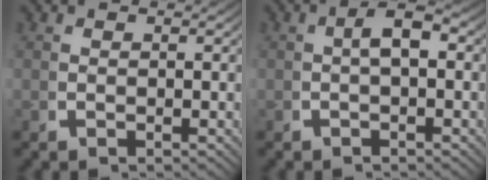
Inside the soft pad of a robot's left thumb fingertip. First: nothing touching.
{"total": 2.6, "force": [-0.1, 1.3, 2.3], "torque": [-0.042, 0.004, -0.004]}